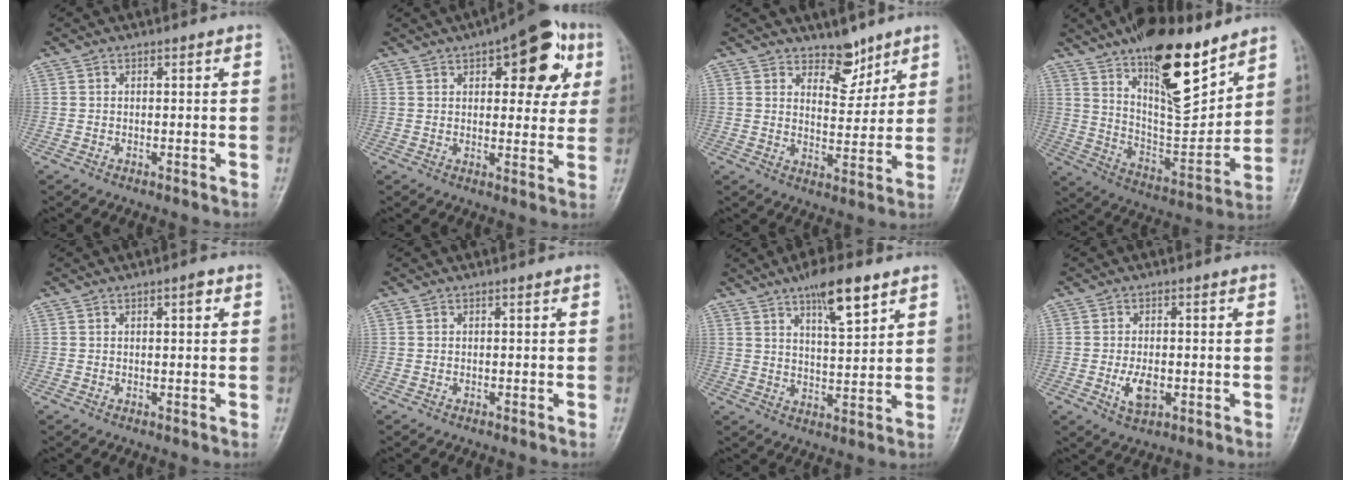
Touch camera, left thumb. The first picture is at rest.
{"total": 15.3, "force": [6.4, 7.0, 12.1], "torque": [-0.105, -0.002, 0.077]}
{"total": 6.1, "force": [4.8, 3.0, 2.4], "torque": [-0.008, -0.040, 0.078]}
{"total": 21.7, "force": [13.7, 8.0, 14.8], "torque": [-0.199, -0.079, 0.237]}
{"total": 2.0, "force": [0.9, 0.8, 1.7], "torque": [-0.020, 0.001, 0.011]}
{"total": 0.0}
{"total": 9.8, "force": [6.0, 2.6, 7.3], "torque": [-0.105, -0.031, 0.101]}
{"total": 4.9, "force": [-1.1, 2.8, 3.8], "torque": [-0.065, -0.003, -0.016]}